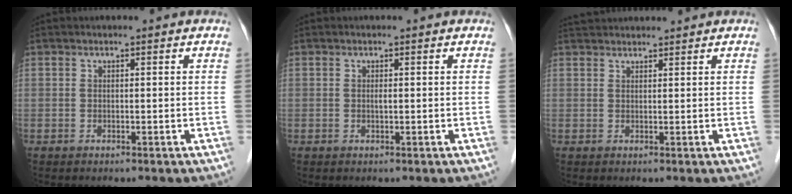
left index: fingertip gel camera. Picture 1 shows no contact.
{"total": 0.5, "force": [0.0, 0.0, 0.5], "torque": [-0.012, 0.000, 0.001]}
{"total": 4.3, "force": [4.2, 0.5, 1.0], "torque": [-0.015, 0.041, 0.068]}